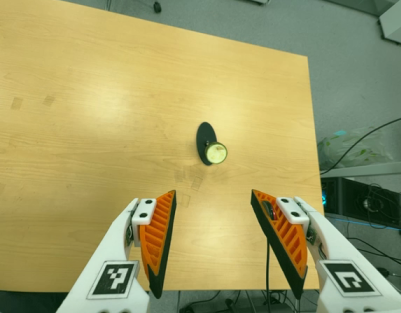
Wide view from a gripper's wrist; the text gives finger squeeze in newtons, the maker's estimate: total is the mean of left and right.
{"total": 0.0}